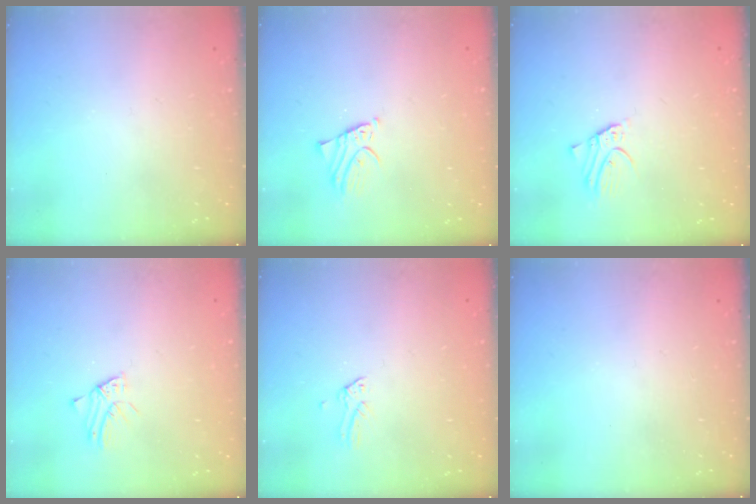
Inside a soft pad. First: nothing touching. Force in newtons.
{"total": 2.0, "press": 2.0, "slide": 0.2}
{"total": 2.4, "press": 2.4, "slide": 0.1}
{"total": 1.5, "press": 1.4, "slide": 0.1}
{"total": 0.0}
{"total": 0.0}